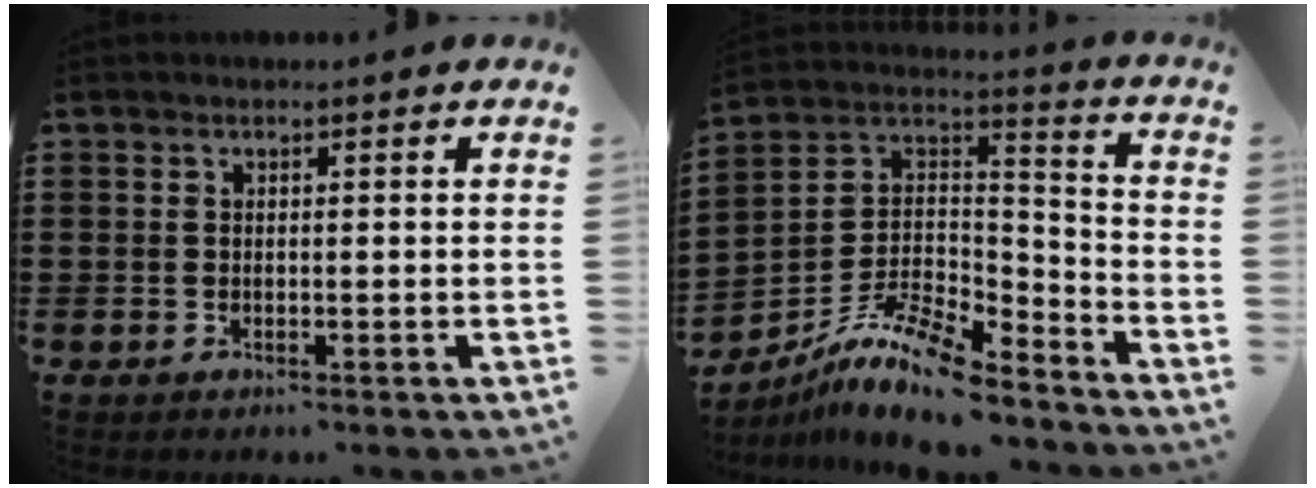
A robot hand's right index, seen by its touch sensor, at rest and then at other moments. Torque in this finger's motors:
{"motor_torque": [0.85, -0.81, -0.06, -0.03]}